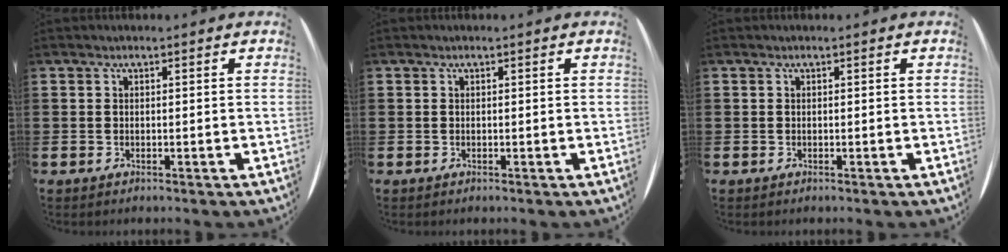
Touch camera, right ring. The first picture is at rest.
{"total": 0.0}
{"total": 0.0}